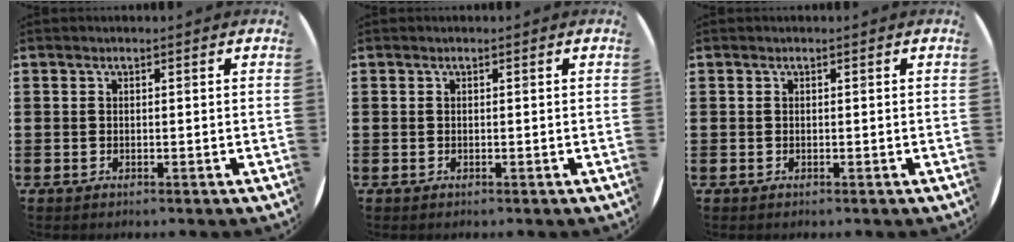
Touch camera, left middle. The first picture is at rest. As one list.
[{"total": 0.0}, {"total": 0.0}]